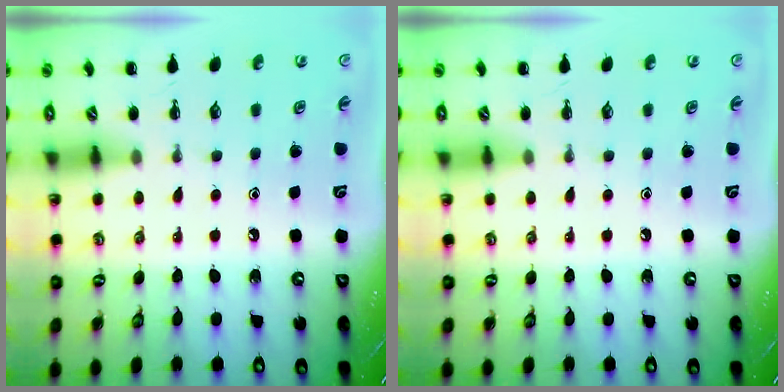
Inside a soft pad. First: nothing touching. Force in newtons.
{"total": 0.0}